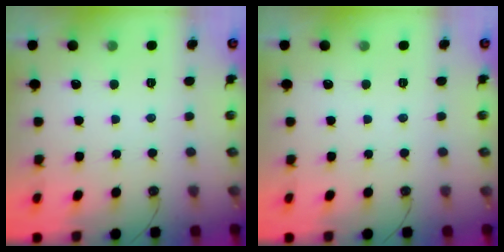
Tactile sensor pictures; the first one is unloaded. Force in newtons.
{"total": 0.0}